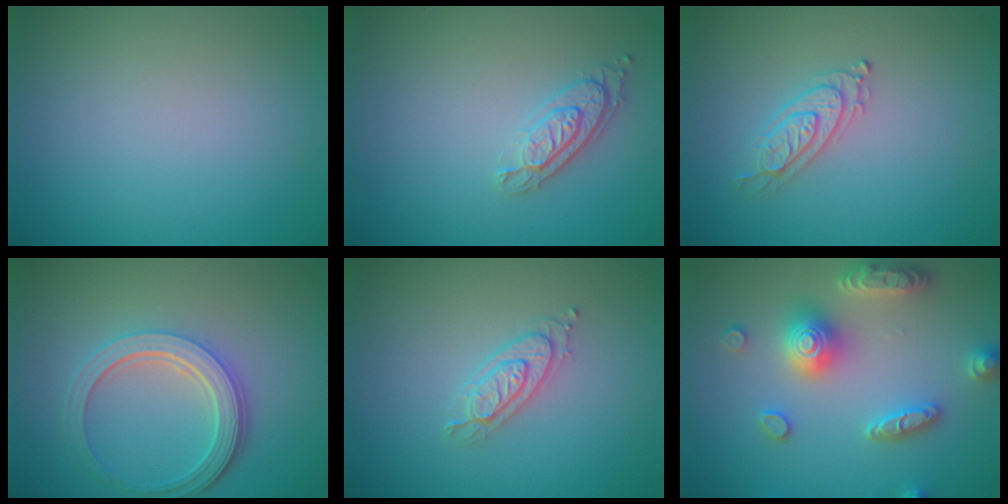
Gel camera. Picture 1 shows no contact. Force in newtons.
{"total": 2.4, "press": 1.9, "slide": 1.4}
{"total": 2.1, "press": 2.1, "slide": 0.5}
{"total": 5.0, "press": 3.8, "slide": 3.2}
{"total": 2.1, "press": 2.1, "slide": 0.2}
{"total": 5.4, "press": 5.4, "slide": 1.0}